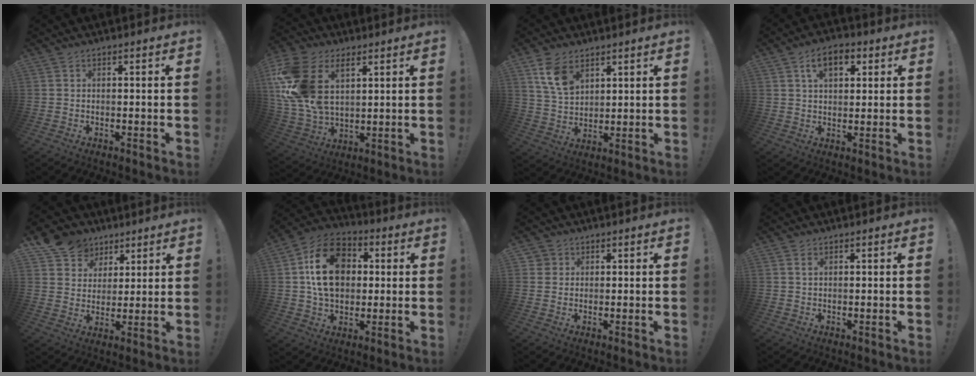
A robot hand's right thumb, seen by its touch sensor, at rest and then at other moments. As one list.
[{"total": 18.8, "force": [7.4, 12.2, 12.3], "torque": [-0.255, -0.031, 0.137]}, {"total": 9.4, "force": [5.4, 5.7, 5.1], "torque": [-0.092, -0.020, 0.107]}, {"total": 8.3, "force": [3.5, 4.8, 5.8], "torque": [-0.085, 0.003, 0.060]}, {"total": 10.9, "force": [6.6, 8.4, 2.3], "torque": [-0.031, -0.044, 0.132]}, {"total": 19.0, "force": [3.4, 14.1, 12.2], "torque": [-0.188, 0.004, 0.063]}, {"total": 2.3, "force": [0.9, 2.0, 0.2], "torque": [-0.001, -0.004, 0.016]}, {"total": 1.0, "force": [0.5, 0.4, 0.7], "torque": [-0.007, -0.003, 0.008]}]